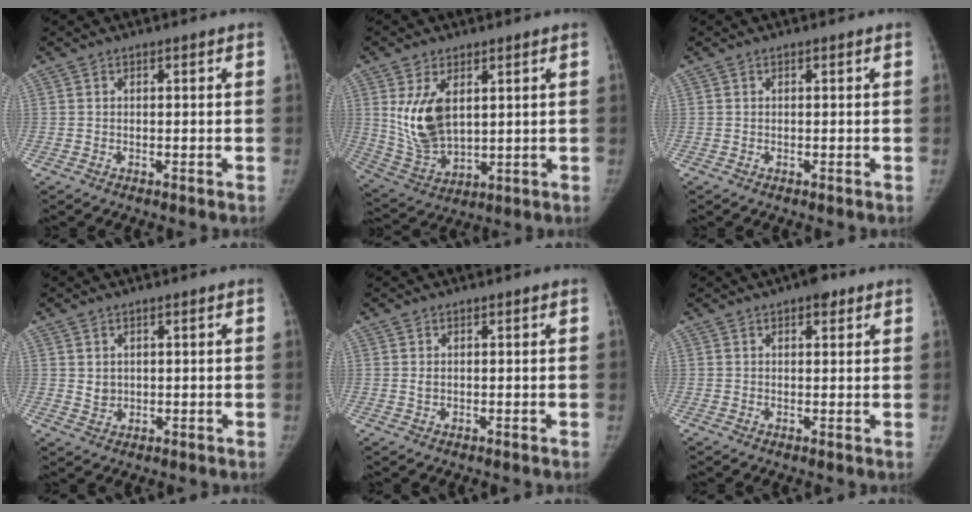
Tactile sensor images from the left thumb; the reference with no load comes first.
{"total": 11.4, "force": [3.3, 6.6, 8.8], "torque": [-0.155, -0.022, 0.081]}
{"total": 0.0}
{"total": 2.1, "force": [0.7, 1.7, 1.0], "torque": [-0.009, -0.009, 0.021]}
{"total": 0.9, "force": [0.3, 0.5, 0.7], "torque": [-0.014, 0.000, 0.010]}
{"total": 3.6, "force": [2.3, 1.6, 2.3], "torque": [-0.019, -0.006, 0.027]}